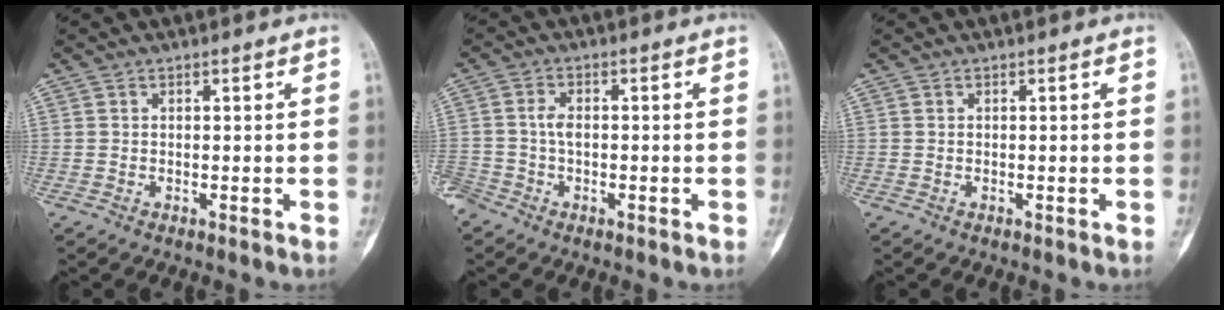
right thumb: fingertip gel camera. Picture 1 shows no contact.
{"total": 4.6, "force": [-1.9, 3.1, 2.9], "torque": [-0.065, 0.018, -0.038]}
{"total": 0.0}